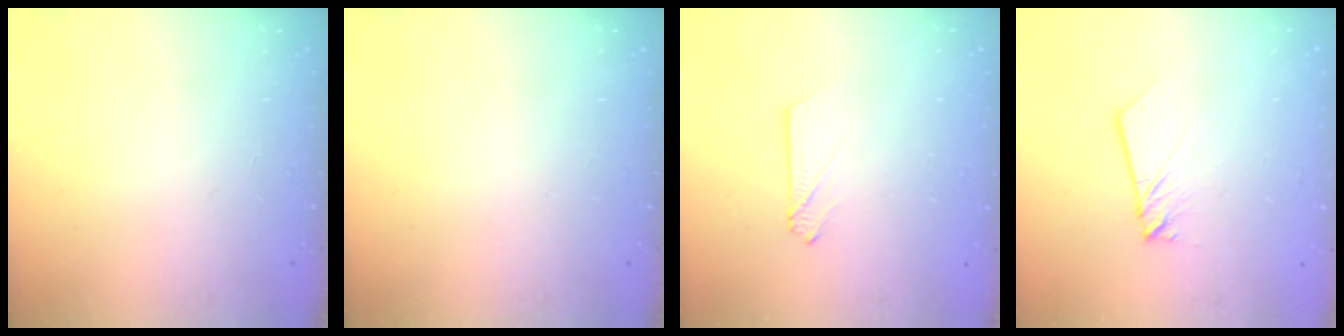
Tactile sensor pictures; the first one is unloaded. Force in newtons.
{"total": 0.0}
{"total": 2.6, "press": 2.6, "slide": 0.3}
{"total": 2.0, "press": 2.0, "slide": 0.2}